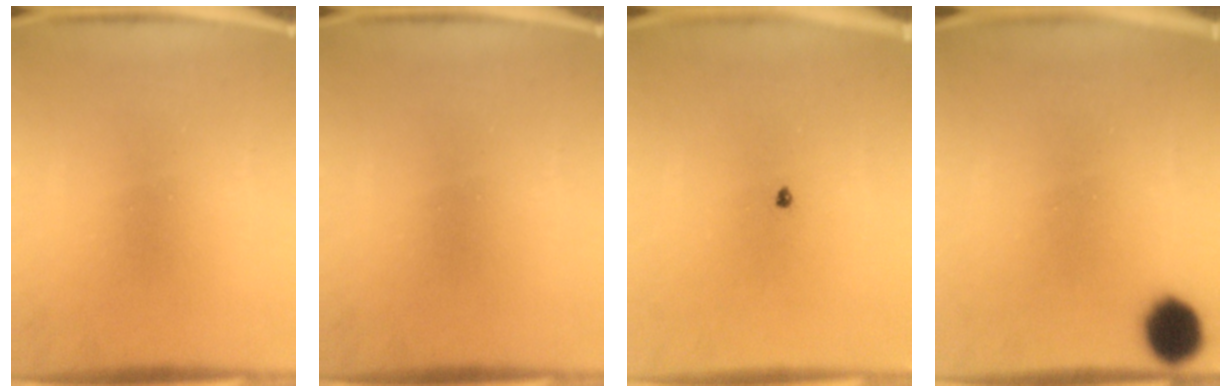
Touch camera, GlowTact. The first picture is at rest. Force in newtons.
{"total": 0.0}
{"total": 0.6}
{"total": 7.4}